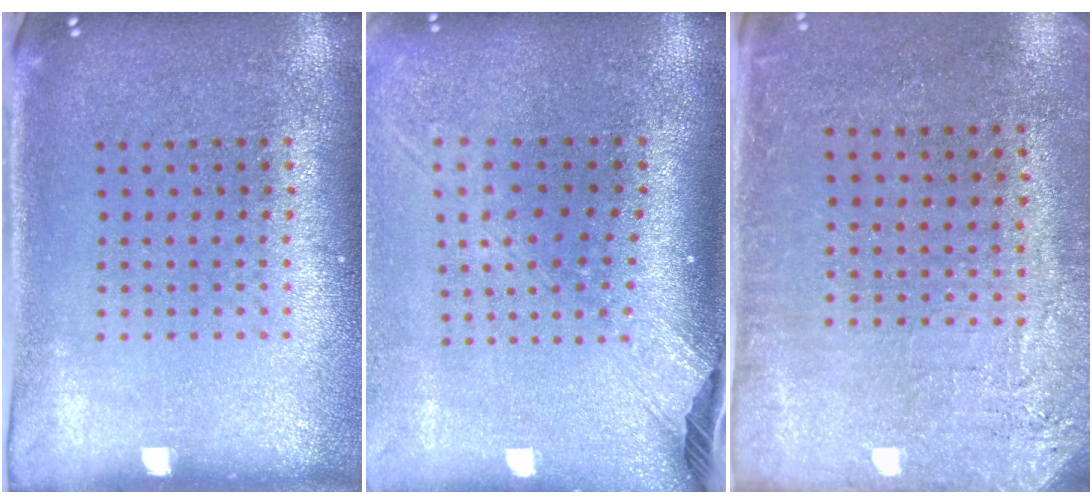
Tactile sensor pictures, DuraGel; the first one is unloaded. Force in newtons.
{"total": 2.6, "press": 1.9, "slide": 1.7}
{"total": 2.7, "press": 2.4, "slide": 1.2}